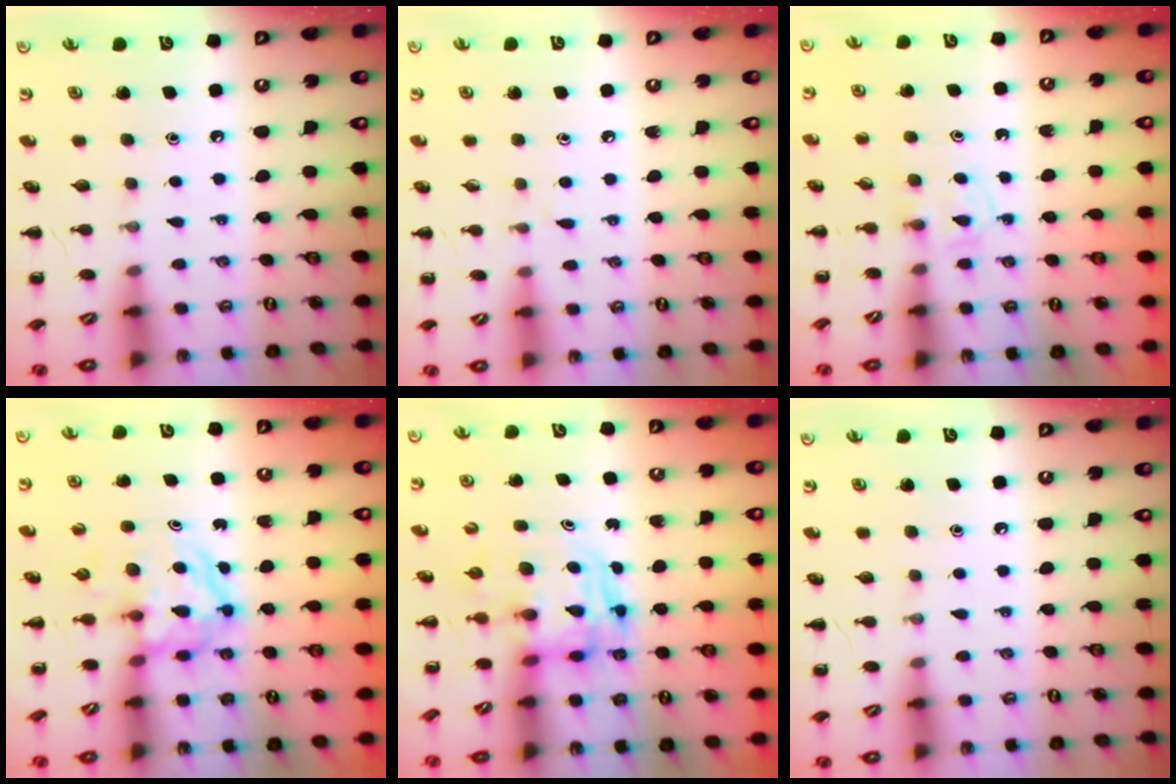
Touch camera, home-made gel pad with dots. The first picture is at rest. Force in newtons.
{"total": 4.0, "press": 3.5, "slide": 1.8}
{"total": 3.4, "press": 3.1, "slide": 1.5}
{"total": 3.9, "press": 3.9, "slide": 0.5}
{"total": 2.6, "press": 2.6, "slide": 0.2}
{"total": 0.0}